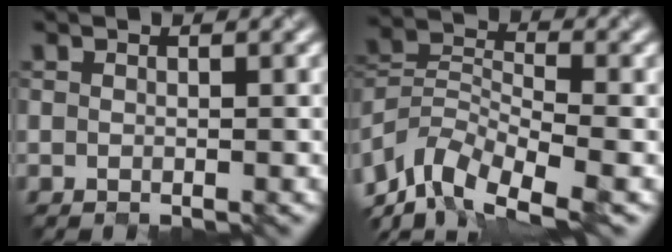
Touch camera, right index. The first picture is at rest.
{"total": 8.2, "force": [-5.9, 3.4, 4.7], "torque": [-0.084, -0.009, -0.123]}